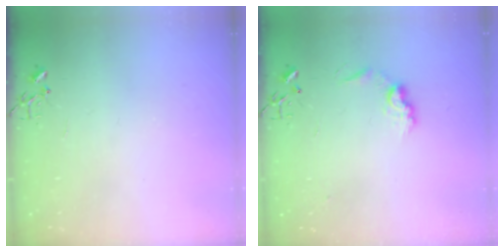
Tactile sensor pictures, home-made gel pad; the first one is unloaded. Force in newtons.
{"total": 8.4, "press": 8.4, "slide": 0.3}